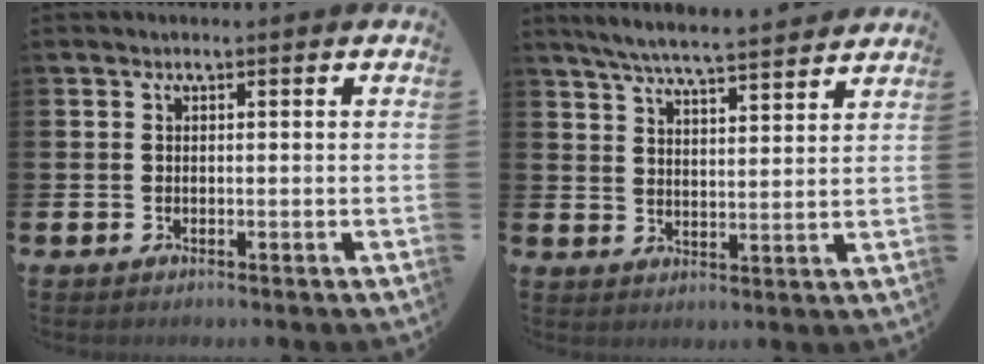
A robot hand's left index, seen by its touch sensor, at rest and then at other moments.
{"total": 6.1, "force": [5.8, 0.0, 1.7], "torque": [-0.048, -0.036, 0.100]}